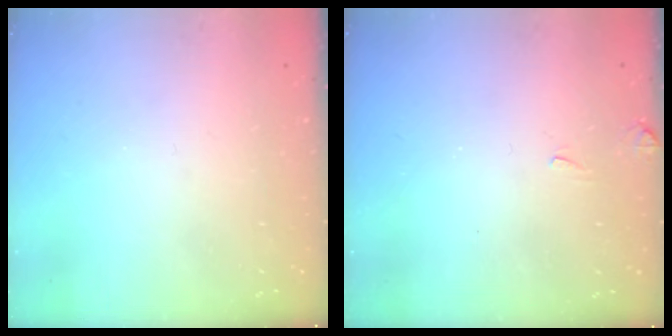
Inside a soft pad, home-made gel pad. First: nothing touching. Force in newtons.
{"total": 3.9, "press": 3.9, "slide": 0.4}